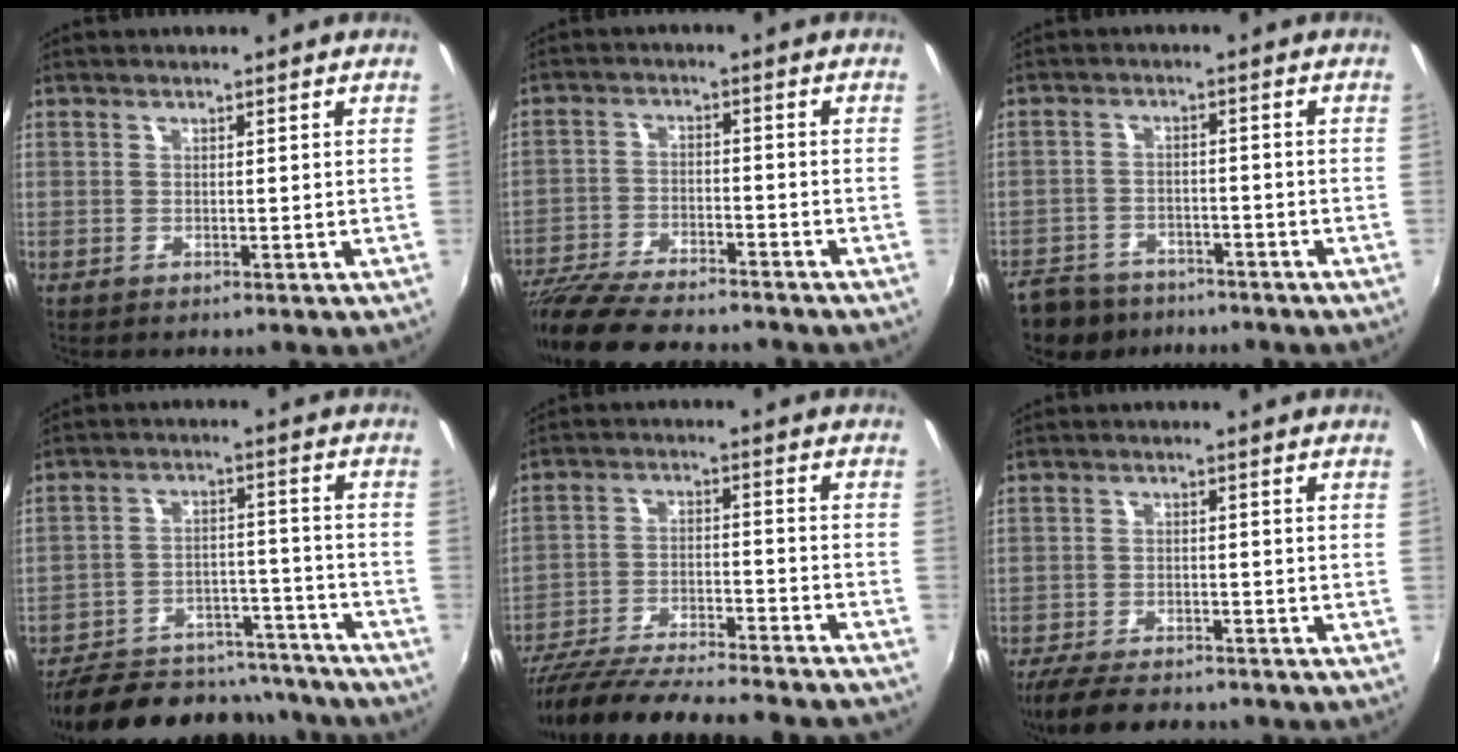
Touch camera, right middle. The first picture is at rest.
{"total": 16.5, "force": [-14.3, 3.2, 7.4], "torque": [-0.162, -0.030, -0.241]}
{"total": 11.2, "force": [-9.1, 5.5, 3.5], "torque": [-0.106, -0.005, -0.145]}
{"total": 24.5, "force": [-21.0, 9.0, 8.6], "torque": [-0.177, 0.026, -0.269]}
{"total": 29.0, "force": [-25.6, 4.1, 13.1], "torque": [-0.235, -0.058, -0.373]}
{"total": 10.0, "force": [-8.4, 3.1, 4.4], "torque": [-0.111, -0.022, -0.141]}